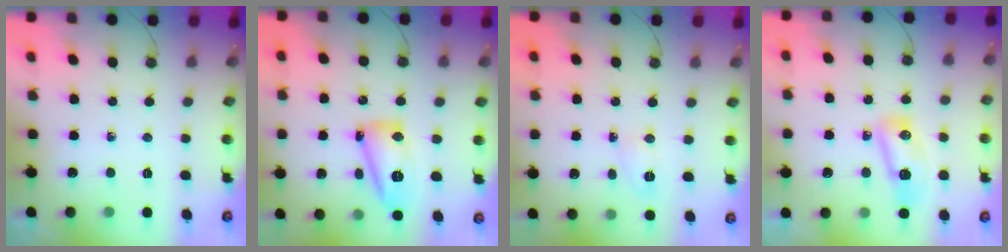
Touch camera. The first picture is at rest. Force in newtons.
{"total": 13.0, "press": 12.9, "slide": 1.5}
{"total": 3.2, "press": 3.0, "slide": 1.0}
{"total": 9.1, "press": 9.0, "slide": 1.1}